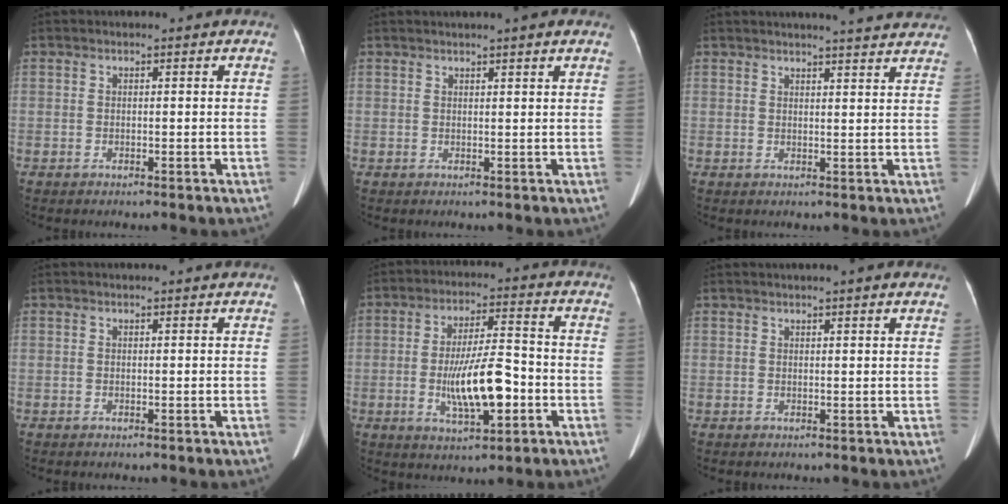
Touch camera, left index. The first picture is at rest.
{"total": 3.6, "force": [2.8, -0.1, 2.2], "torque": [-0.030, 0.022, 0.038]}
{"total": 11.0, "force": [10.1, 0.8, 4.4], "torque": [-0.052, 0.006, 0.105]}
{"total": 1.5, "force": [1.5, -0.2, 0.4], "torque": [-0.010, 0.009, 0.020]}
{"total": 10.4, "force": [-2.5, 2.5, 9.8], "torque": [-0.183, 0.001, -0.039]}
{"total": 3.8, "force": [3.1, 0.0, 2.2], "torque": [-0.028, 0.021, 0.039]}